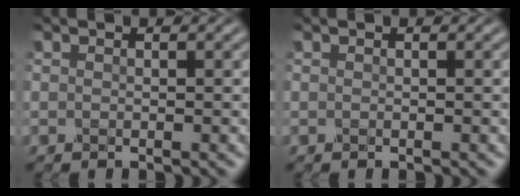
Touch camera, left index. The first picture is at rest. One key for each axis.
{"total": 0.0}